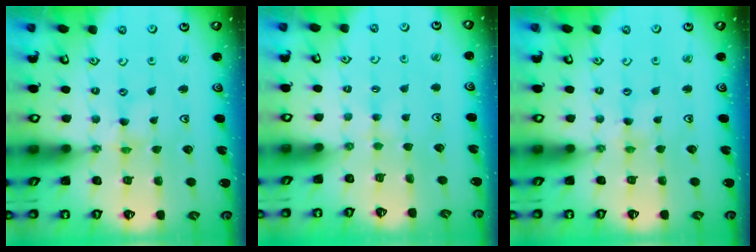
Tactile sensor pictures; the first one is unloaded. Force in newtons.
{"total": 1.5, "press": 1.5, "slide": 0.4}
{"total": 2.0, "press": 2.0, "slide": 0.4}